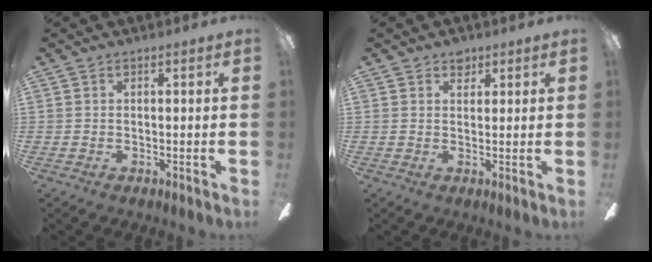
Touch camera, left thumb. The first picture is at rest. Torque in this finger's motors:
{"motor_torque": [0.23, -0.07, 0.07, -0.17, 0.00]}